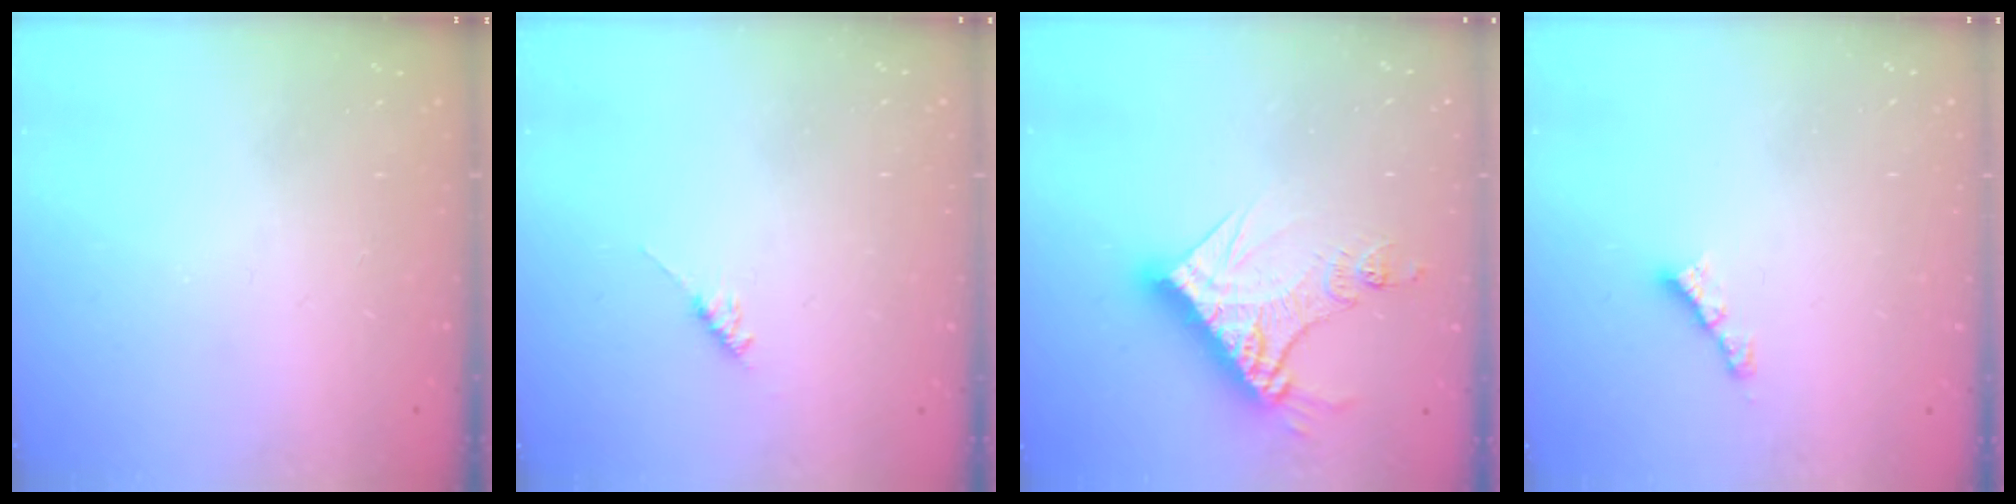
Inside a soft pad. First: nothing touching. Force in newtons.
{"total": 4.9, "press": 4.8, "slide": 0.8}
{"total": 14.5, "press": 14.4, "slide": 1.8}
{"total": 2.6, "press": 2.6, "slide": 0.1}